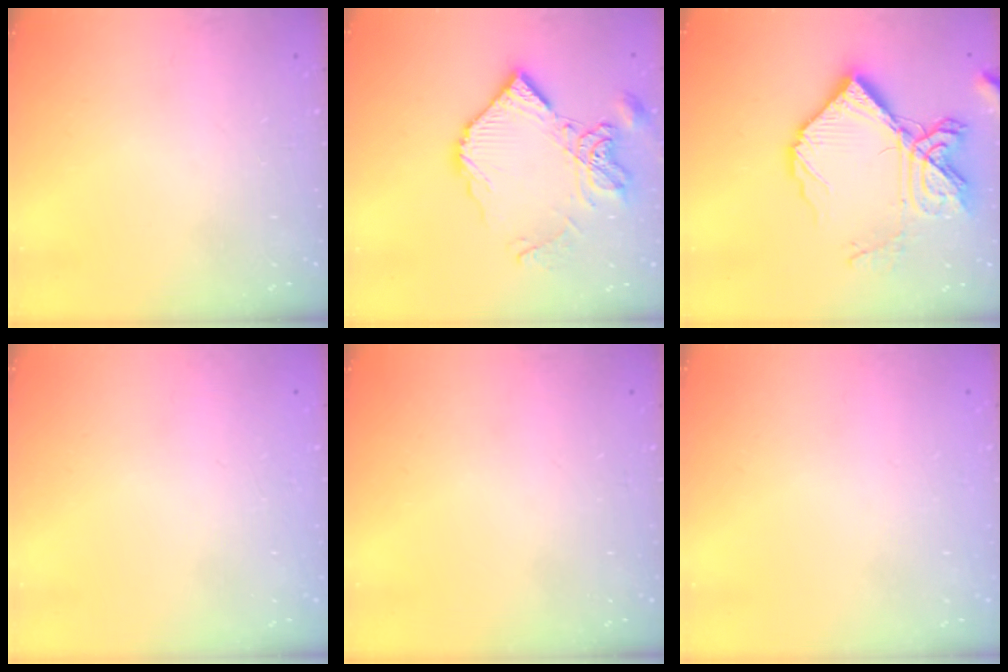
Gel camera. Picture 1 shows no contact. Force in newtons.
{"total": 15.2, "press": 15.1, "slide": 2.0}
{"total": 20.1, "press": 20.0, "slide": 2.2}
{"total": 1.8, "press": 1.8, "slide": 0.1}
{"total": 0.0}
{"total": 1.8, "press": 1.8, "slide": 0.1}